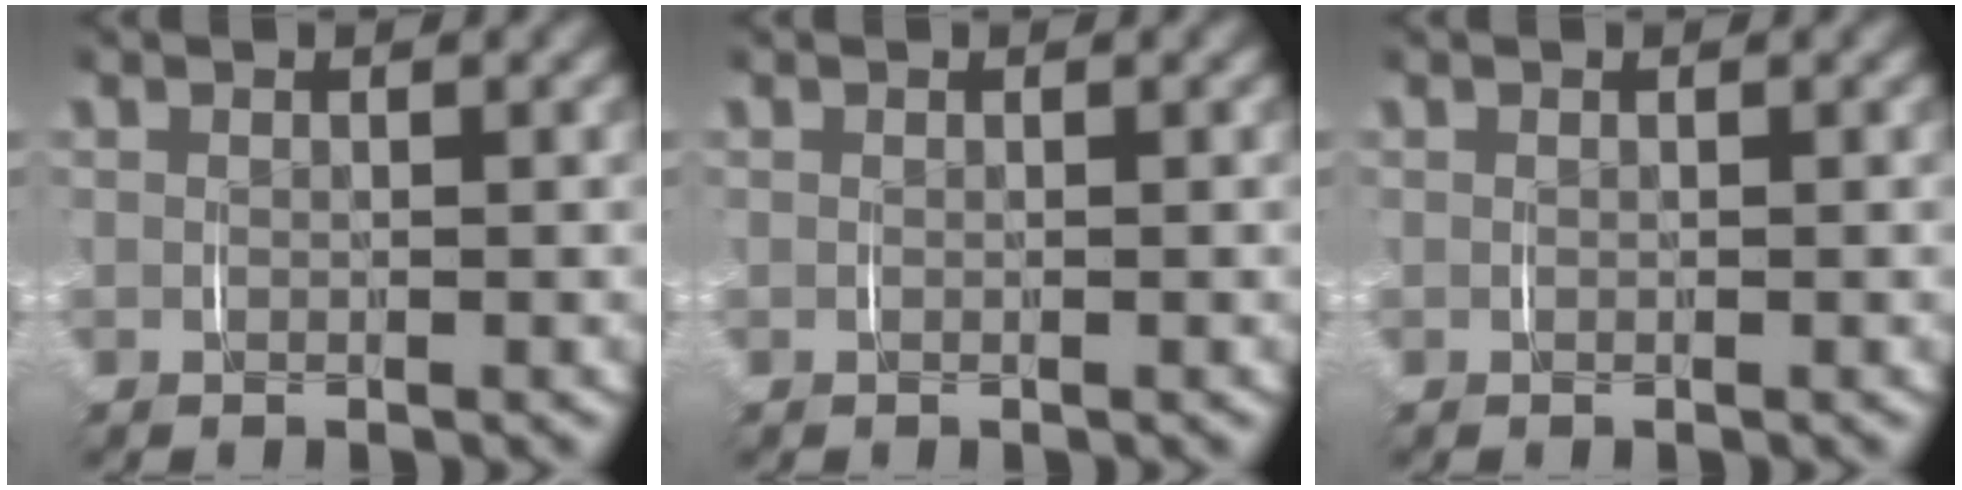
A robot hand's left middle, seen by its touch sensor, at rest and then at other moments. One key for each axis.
{"total": 0.0}
{"total": 0.0}